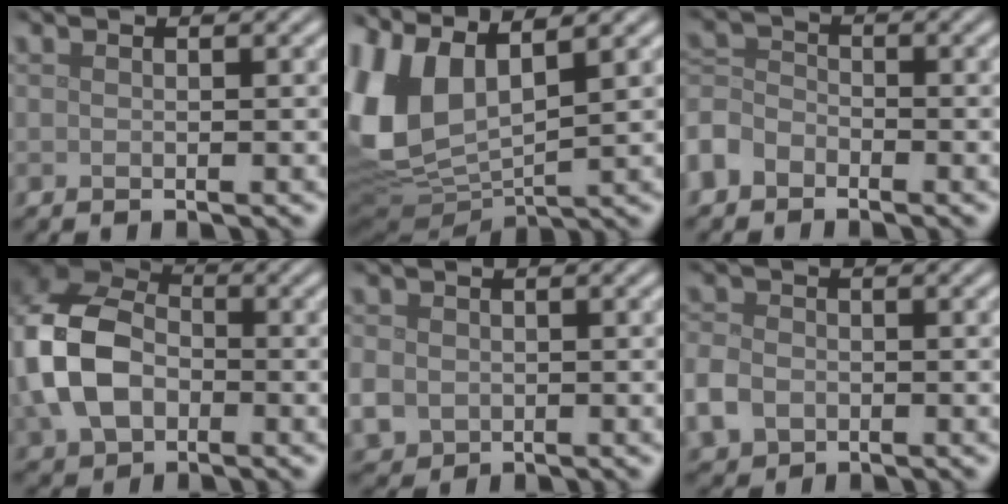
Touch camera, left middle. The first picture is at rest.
{"total": 10.4, "force": [3.1, 5.9, 8.0], "torque": [-0.216, 0.000, 0.061]}
{"total": 3.6, "force": [-2.3, 2.5, 1.1], "torque": [-0.029, 0.006, -0.065]}
{"total": 10.2, "force": [-1.4, 7.5, 6.8], "torque": [-0.177, -0.004, -0.037]}
{"total": 3.3, "force": [-0.5, 3.0, 1.4], "torque": [-0.035, -0.009, -0.002]}
{"total": 3.3, "force": [-1.3, 2.6, 1.6], "torque": [-0.038, -0.003, -0.031]}